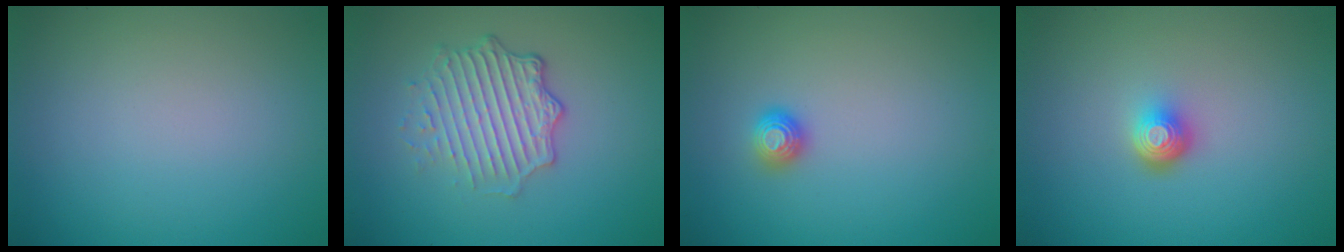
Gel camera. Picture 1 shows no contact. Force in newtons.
{"total": 4.9, "press": 3.5, "slide": 3.3}
{"total": 1.2, "press": 1.1, "slide": 0.4}
{"total": 2.3, "press": 1.5, "slide": 1.8}